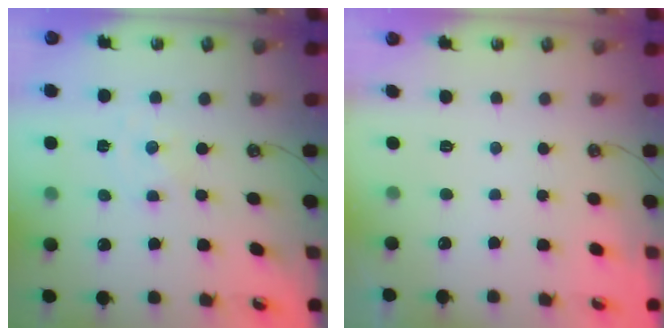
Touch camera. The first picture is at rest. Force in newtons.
{"total": 0.0}